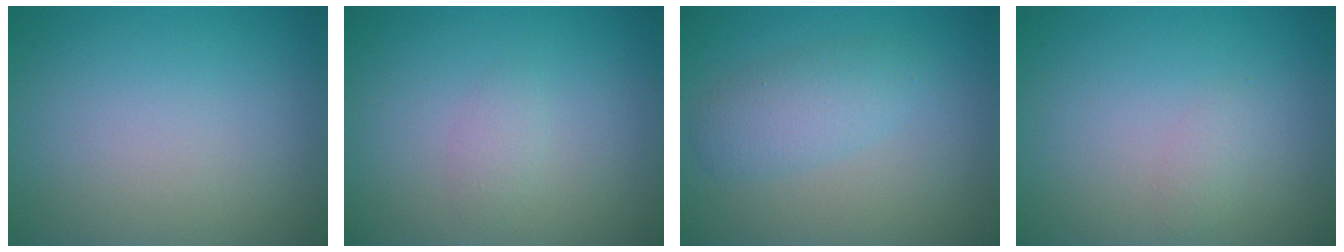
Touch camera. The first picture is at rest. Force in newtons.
{"total": 1.0, "press": 1.0, "slide": 0.1}
{"total": 2.8, "press": 2.8, "slide": 0.1}
{"total": 0.8, "press": 0.8, "slide": 0.0}